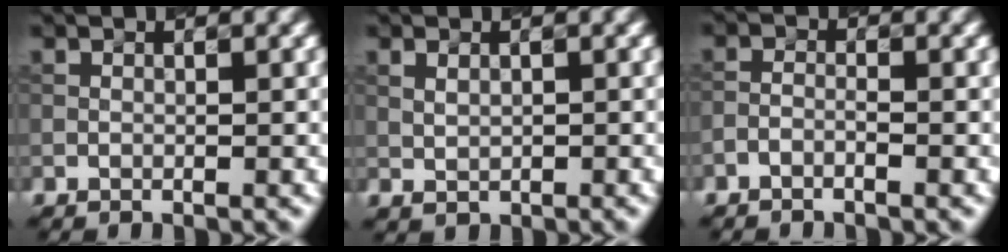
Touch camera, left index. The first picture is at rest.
{"total": 1.1, "force": [0.3, 0.7, 0.8], "torque": [-0.018, -0.001, 0.010]}
{"total": 1.2, "force": [-0.9, 0.3, 0.7], "torque": [-0.015, 0.001, -0.021]}